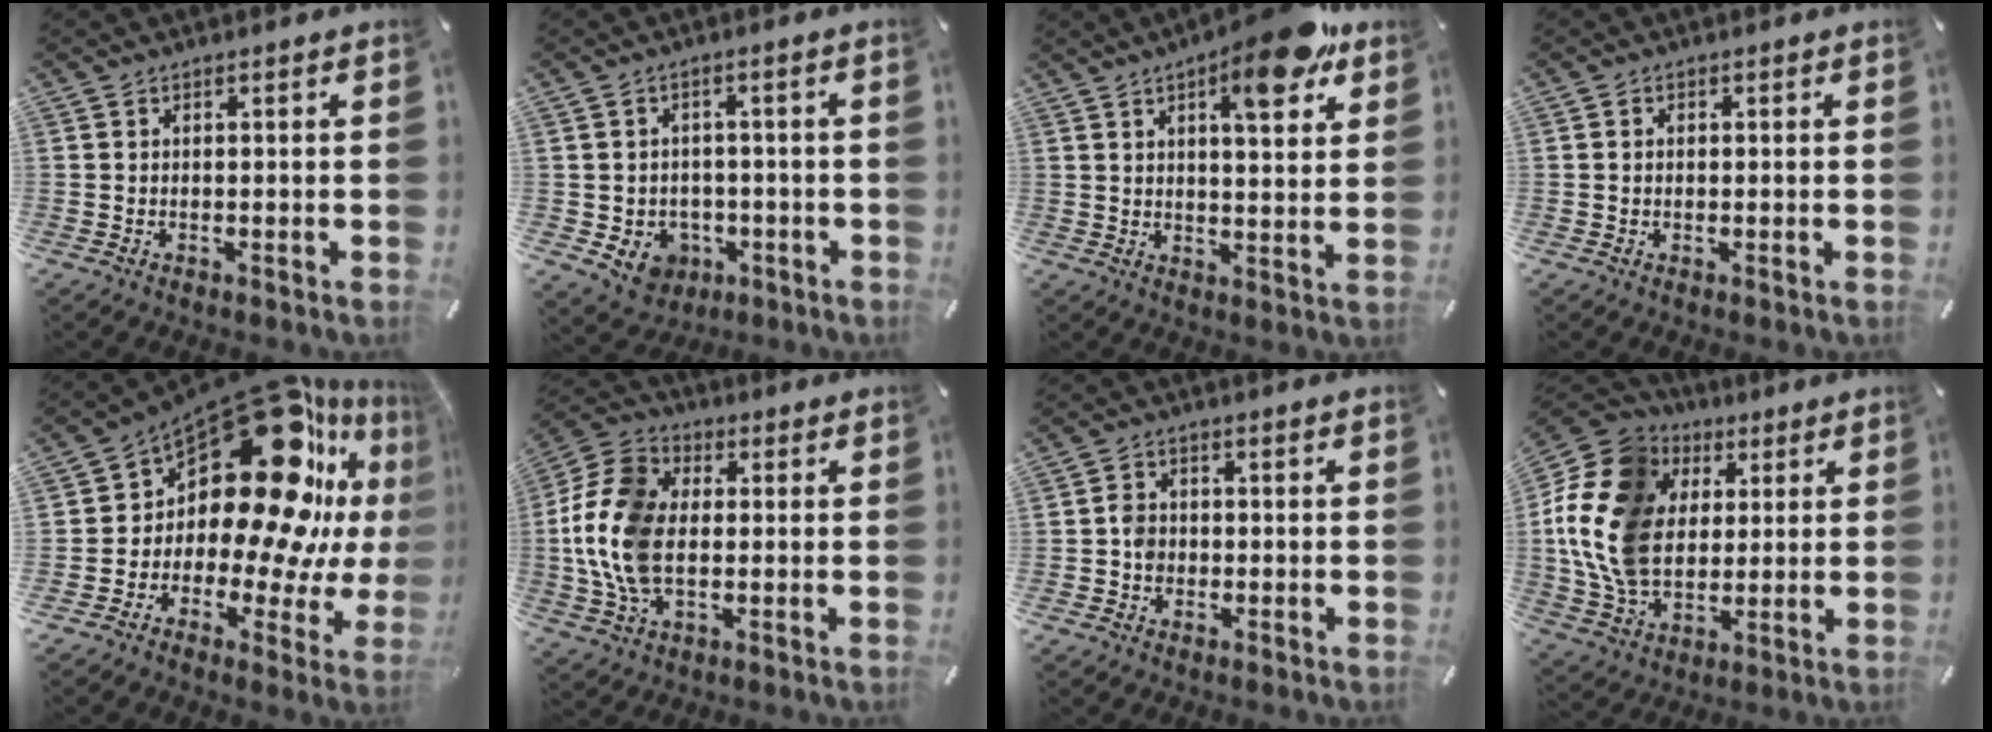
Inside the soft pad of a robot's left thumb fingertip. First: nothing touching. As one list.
[{"total": 5.9, "force": [-1.4, 5.4, 1.7], "torque": [-0.033, 0.004, -0.025]}, {"total": 13.0, "force": [8.0, 3.8, 9.5], "torque": [-0.126, -0.044, 0.127]}, {"total": 1.1, "force": [0.0, 0.9, 0.6], "torque": [-0.013, 0.006, -0.001]}, {"total": 25.9, "force": [11.3, 13.6, 18.9], "torque": [-0.284, -0.117, 0.197]}, {"total": 15.1, "force": [-1.1, 10.4, 10.9], "torque": [-0.254, 0.008, -0.021]}, {"total": 3.4, "force": [-0.8, 2.9, 1.6], "torque": [-0.027, 0.007, -0.016]}, {"total": 18.1, "force": [1.8, 15.0, 9.9], "torque": [-0.240, -0.003, 0.028]}]